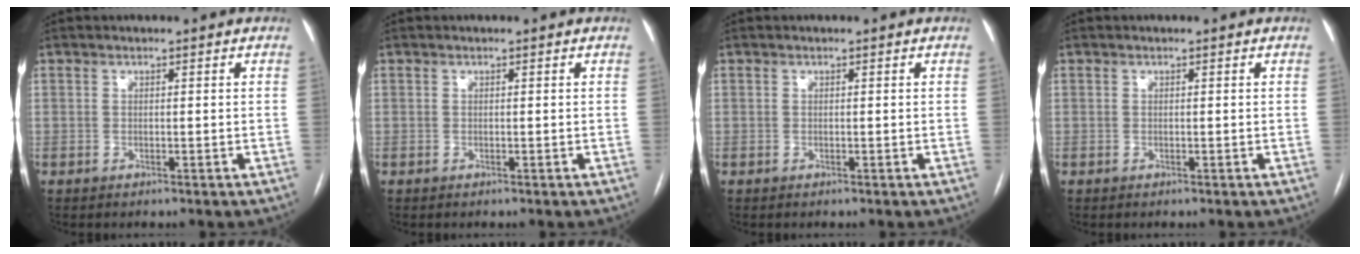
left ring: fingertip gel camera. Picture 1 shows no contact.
{"total": 0.0}
{"total": 0.0}
{"total": 0.0}